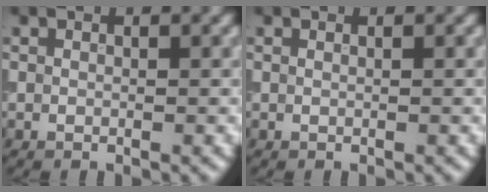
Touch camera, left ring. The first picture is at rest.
{"total": 0.0}